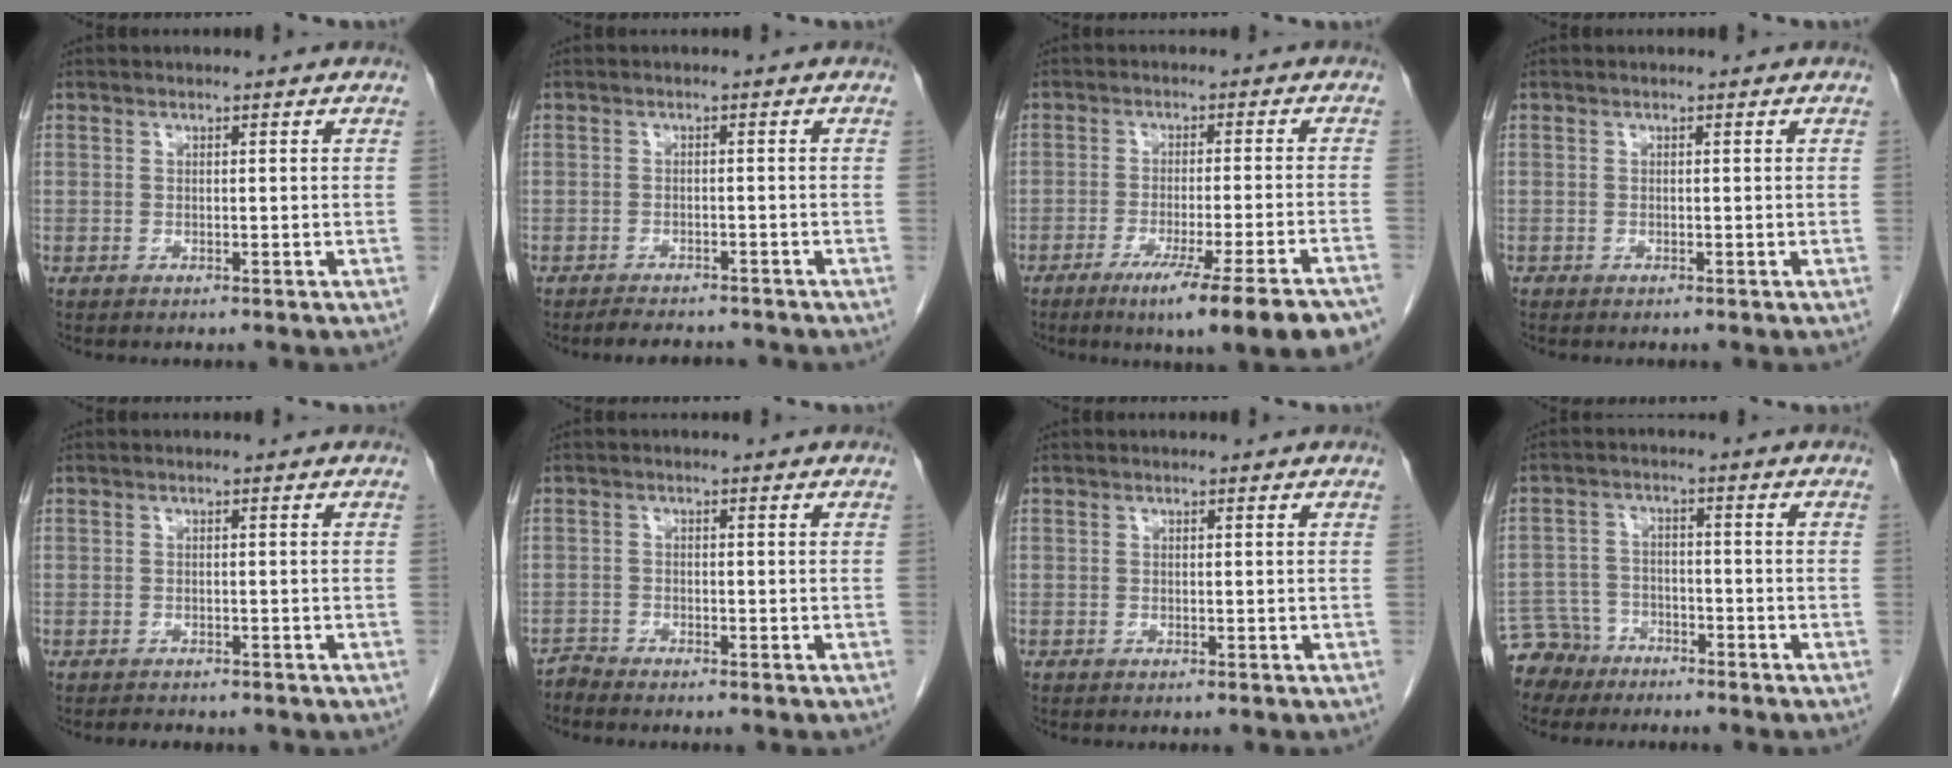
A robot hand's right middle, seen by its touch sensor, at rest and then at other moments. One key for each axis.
{"total": 4.8, "fx": -4.4, "fy": 1.3, "fz": 1.3, "tx": -0.015, "ty": -0.006, "tz": -0.063}
{"total": 16.8, "fx": -12.6, "fy": -0.3, "fz": 11.1, "tx": -0.101, "ty": -0.024, "tz": -0.180}
{"total": 0.0}
{"total": 2.8, "fx": -2.3, "fy": 1.2, "fz": 1.1, "tx": -0.022, "ty": -0.004, "tz": -0.020}
{"total": 1.6, "fx": -1.5, "fy": -0.2, "fz": -0.6, "tx": 0.017, "ty": -0.008, "tz": -0.031}
{"total": 0.0}
{"total": 6.0, "fx": -4.9, "fy": 3.4, "fz": -0.3, "tx": 0.004, "ty": -0.003, "tz": -0.094}